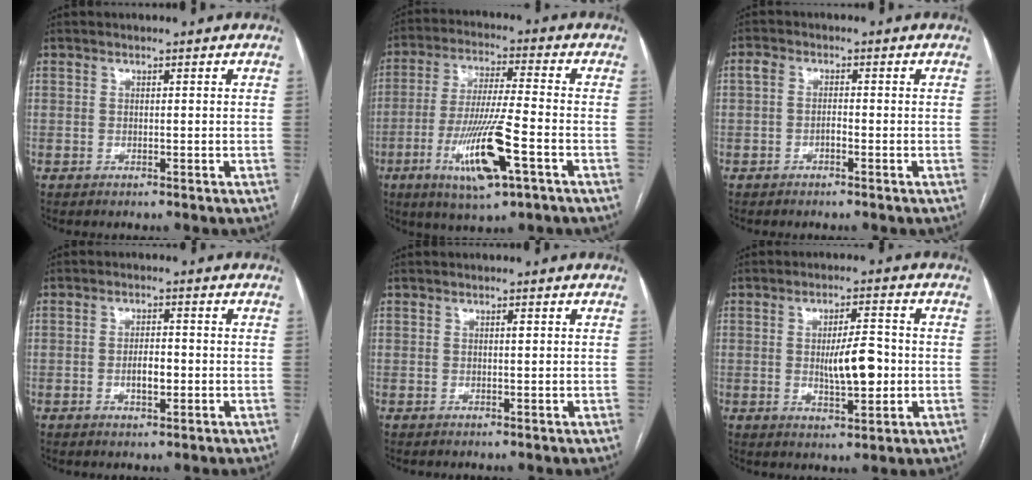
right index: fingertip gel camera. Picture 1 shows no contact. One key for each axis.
{"total": 13.3, "fx": -5.2, "fy": 1.2, "fz": 12.2, "tx": -0.240, "ty": -0.021, "tz": -0.090}
{"total": 2.0, "fx": -0.5, "fy": 1.2, "fz": 1.5, "tx": -0.027, "ty": 0.009, "tz": -0.010}
{"total": 3.3, "fx": -0.7, "fy": 1.3, "fz": 2.9, "tx": -0.053, "ty": 0.002, "tz": -0.010}
{"total": 0.5, "fx": 0.2, "fy": 0.1, "fz": 0.5, "tx": -0.009, "ty": -0.001, "tz": 0.003}
{"total": 7.5, "fx": -0.5, "fy": 2.0, "fz": 7.2, "tx": -0.119, "ty": 0.002, "tz": -0.004}